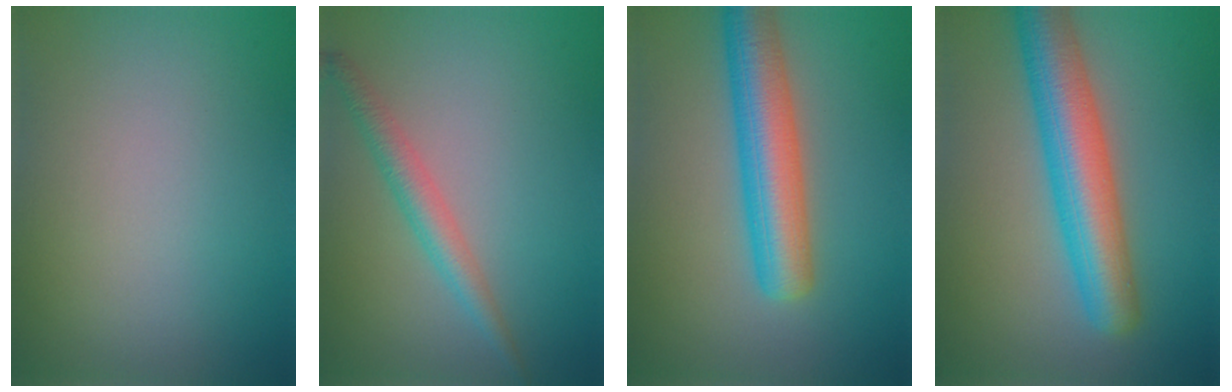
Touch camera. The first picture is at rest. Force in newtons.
{"total": 2.7, "press": 2.7, "slide": 0.2}
{"total": 6.9, "press": 6.9, "slide": 0.4}
{"total": 7.8, "press": 7.8, "slide": 0.2}